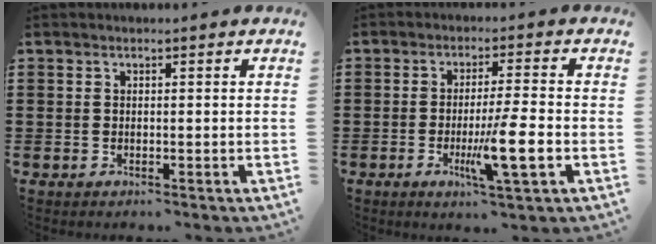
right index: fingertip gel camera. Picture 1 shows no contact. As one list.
[{"total": 8.3, "force": [-2.3, 0.5, 8.0], "torque": [-0.149, -0.019, -0.042]}]